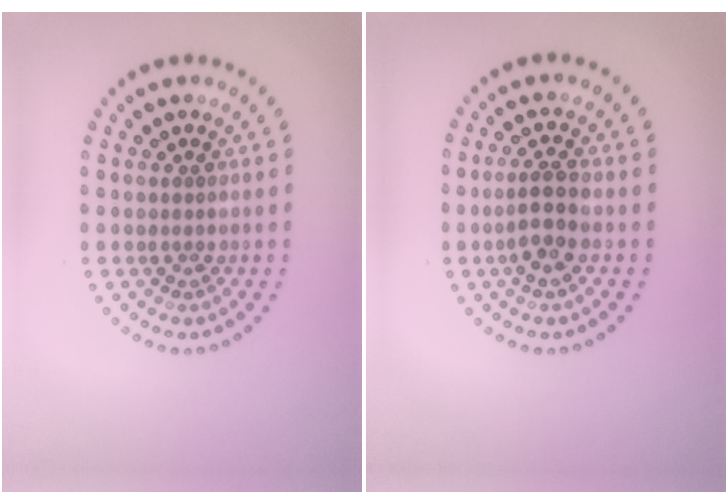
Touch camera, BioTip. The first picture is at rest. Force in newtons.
{"total": 2.7, "press": 2.5, "slide": 1.1}